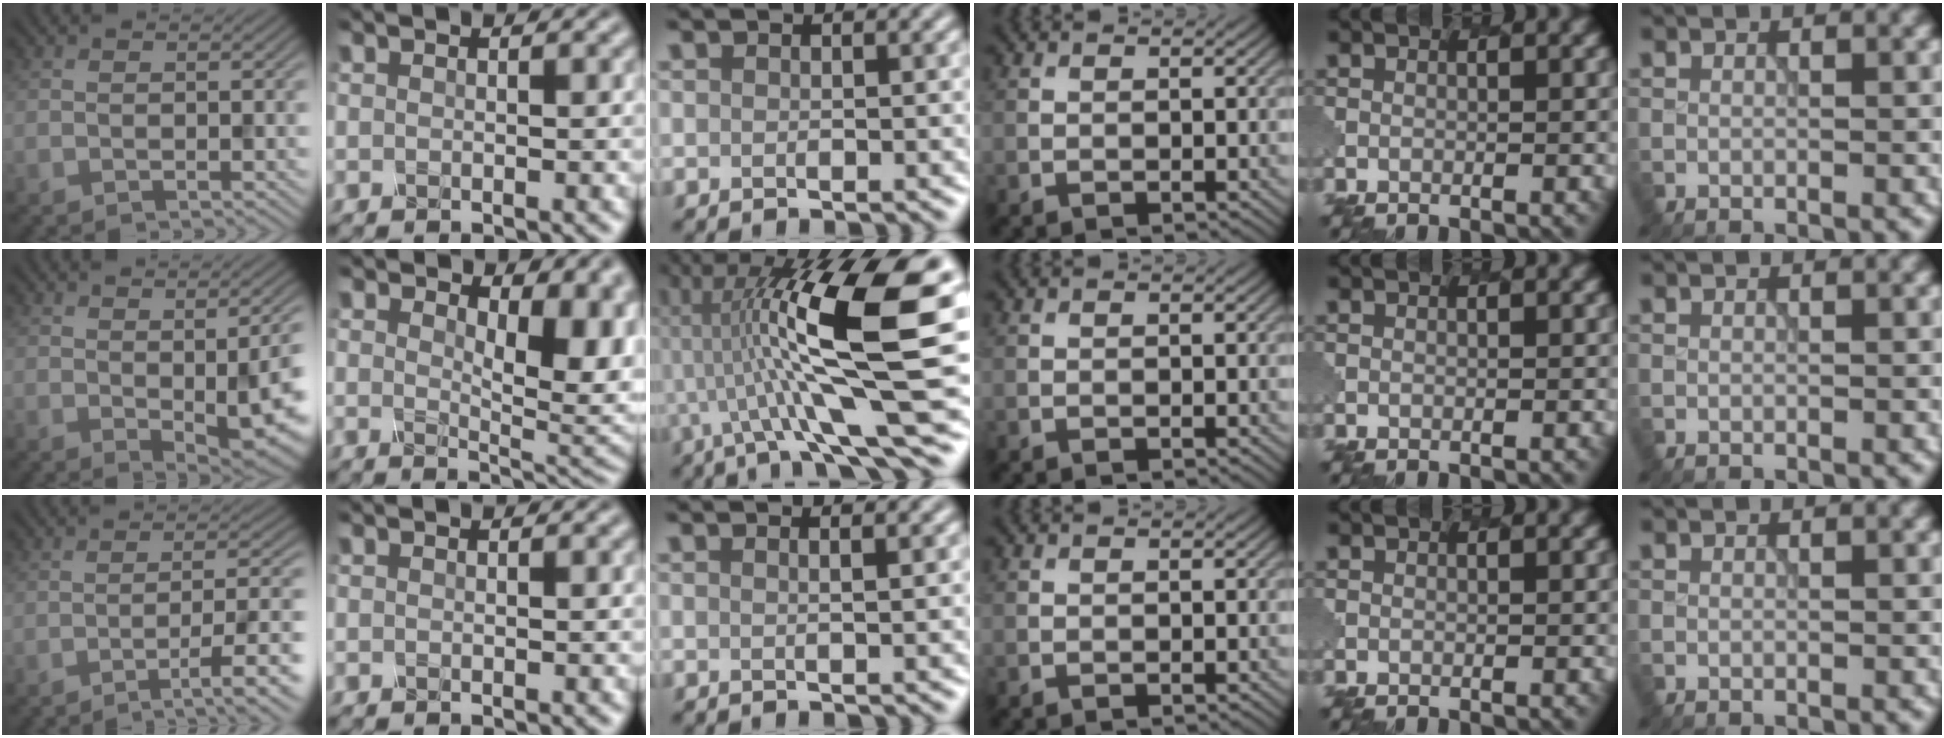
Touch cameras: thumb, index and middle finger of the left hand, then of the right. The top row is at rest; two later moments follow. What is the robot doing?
{"motion": "dispense", "object": "dispenser bottle"}